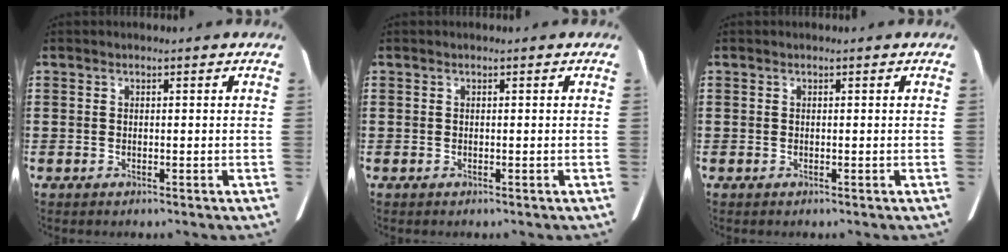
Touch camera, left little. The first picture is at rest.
{"total": 0.0}
{"total": 0.0}